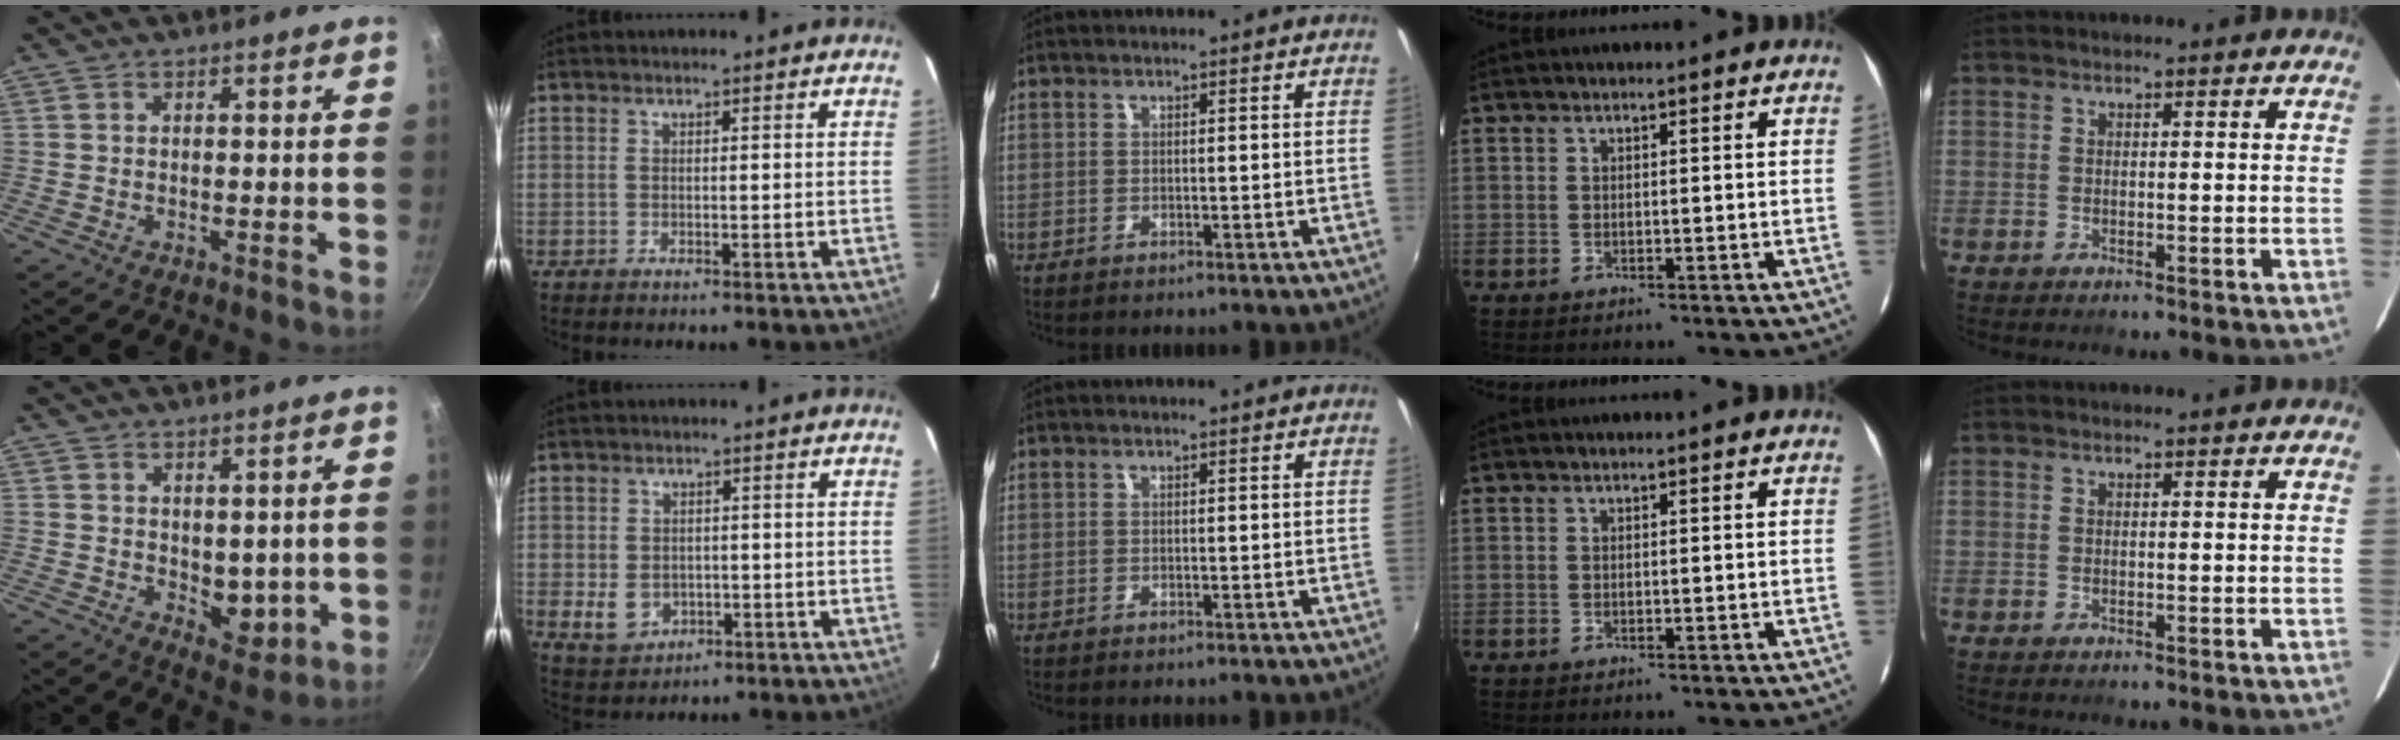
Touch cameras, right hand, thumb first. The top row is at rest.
{"thumb": {"total": 5.7, "force": [0.2, 4.0, 4.0], "torque": [-0.036, -0.018, 0.014]}, "index": {"total": 5.3, "force": [-0.9, 4.6, 2.5], "torque": [-0.057, 0.001, 0.001]}}